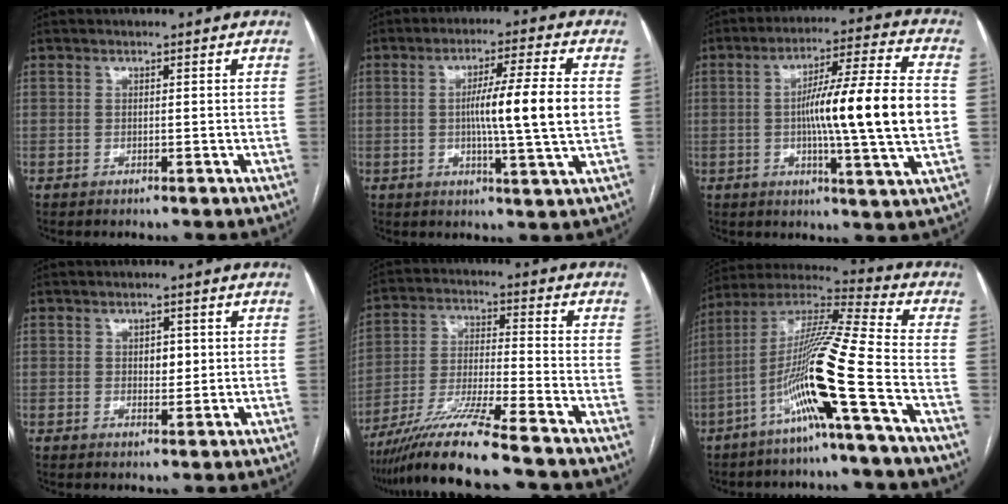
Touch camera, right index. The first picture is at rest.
{"total": 11.2, "force": [0.3, -0.6, 11.2], "torque": [-0.182, 0.001, 0.001]}
{"total": 17.3, "force": [-0.4, -0.1, 17.3], "torque": [-0.274, 0.004, -0.014]}
{"total": 2.6, "force": [0.5, 1.6, 2.0], "torque": [-0.025, 0.000, 0.009]}
{"total": 12.5, "force": [-10.0, -1.3, 7.4], "torque": [-0.142, -0.023, -0.184]}
{"total": 15.8, "force": [-6.1, -1.6, 14.5], "torque": [-0.282, -0.003, -0.122]}